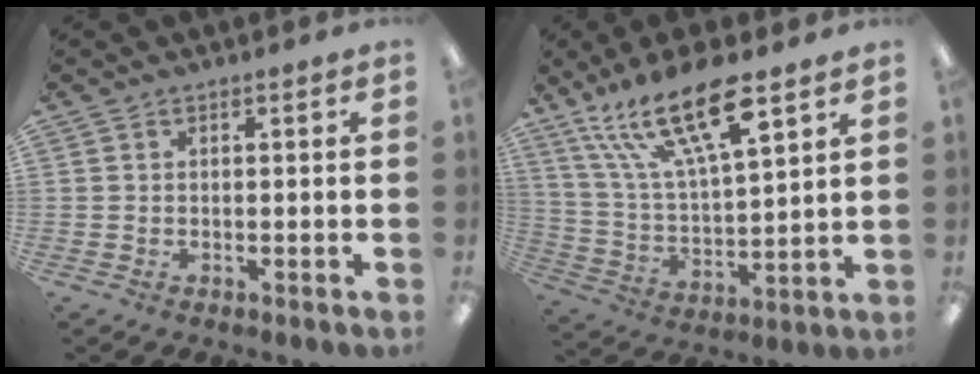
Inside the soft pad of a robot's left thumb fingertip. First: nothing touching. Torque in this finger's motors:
{"motor_torque": [0.32, 0.35, 1.35, -1.42, 0.39]}